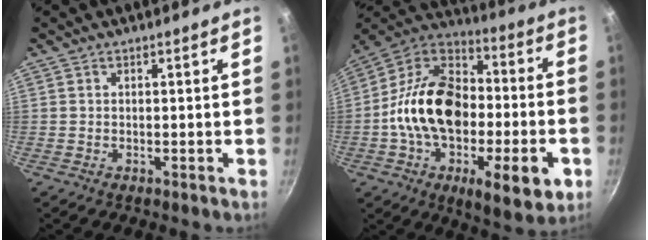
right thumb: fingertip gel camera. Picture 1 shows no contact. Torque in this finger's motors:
{"motor_torque": [1.01, 0.85, 2.66, -0.09, 0.32]}